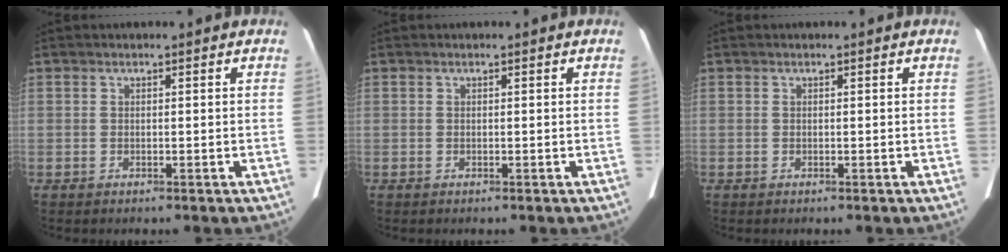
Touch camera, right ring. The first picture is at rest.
{"total": 0.0}
{"total": 0.0}